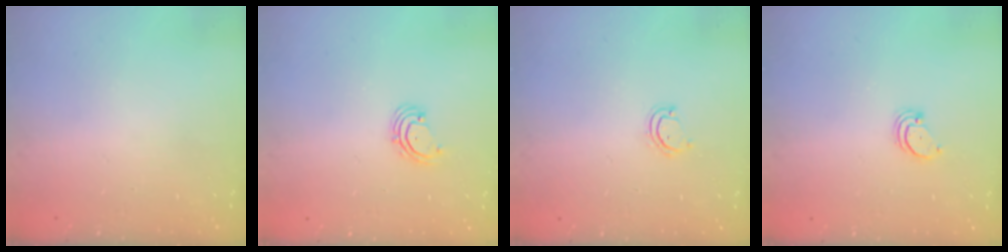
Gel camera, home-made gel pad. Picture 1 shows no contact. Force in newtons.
{"total": 2.0, "press": 2.0, "slide": 0.4}
{"total": 3.3, "press": 3.3, "slide": 0.2}
{"total": 2.0, "press": 2.0, "slide": 0.2}